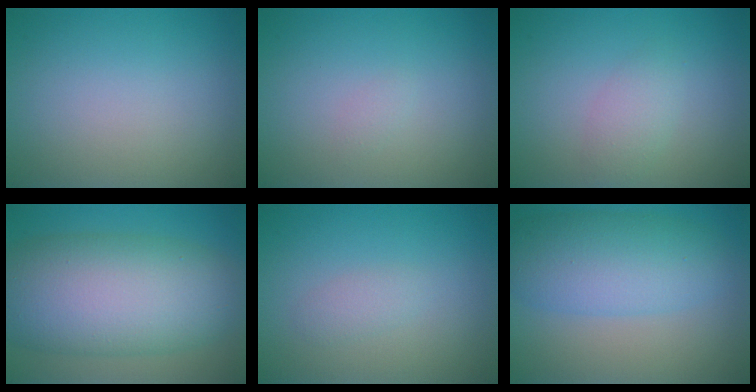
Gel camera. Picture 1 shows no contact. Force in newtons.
{"total": 0.6, "press": 0.6, "slide": 0.1}
{"total": 1.9, "press": 1.9, "slide": 0.1}
{"total": 12.3, "press": 12.3, "slide": 0.2}
{"total": 1.2, "press": 1.2, "slide": 0.0}
{"total": 6.4, "press": 6.4, "slide": 0.1}